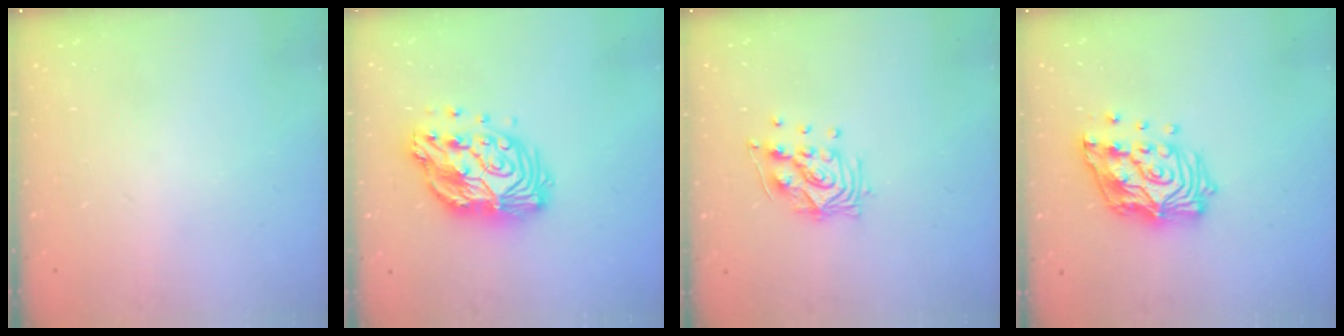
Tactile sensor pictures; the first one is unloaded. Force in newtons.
{"total": 15.1, "press": 15.0, "slide": 1.2}
{"total": 10.2, "press": 10.2, "slide": 1.2}
{"total": 16.1, "press": 16.0, "slide": 2.3}